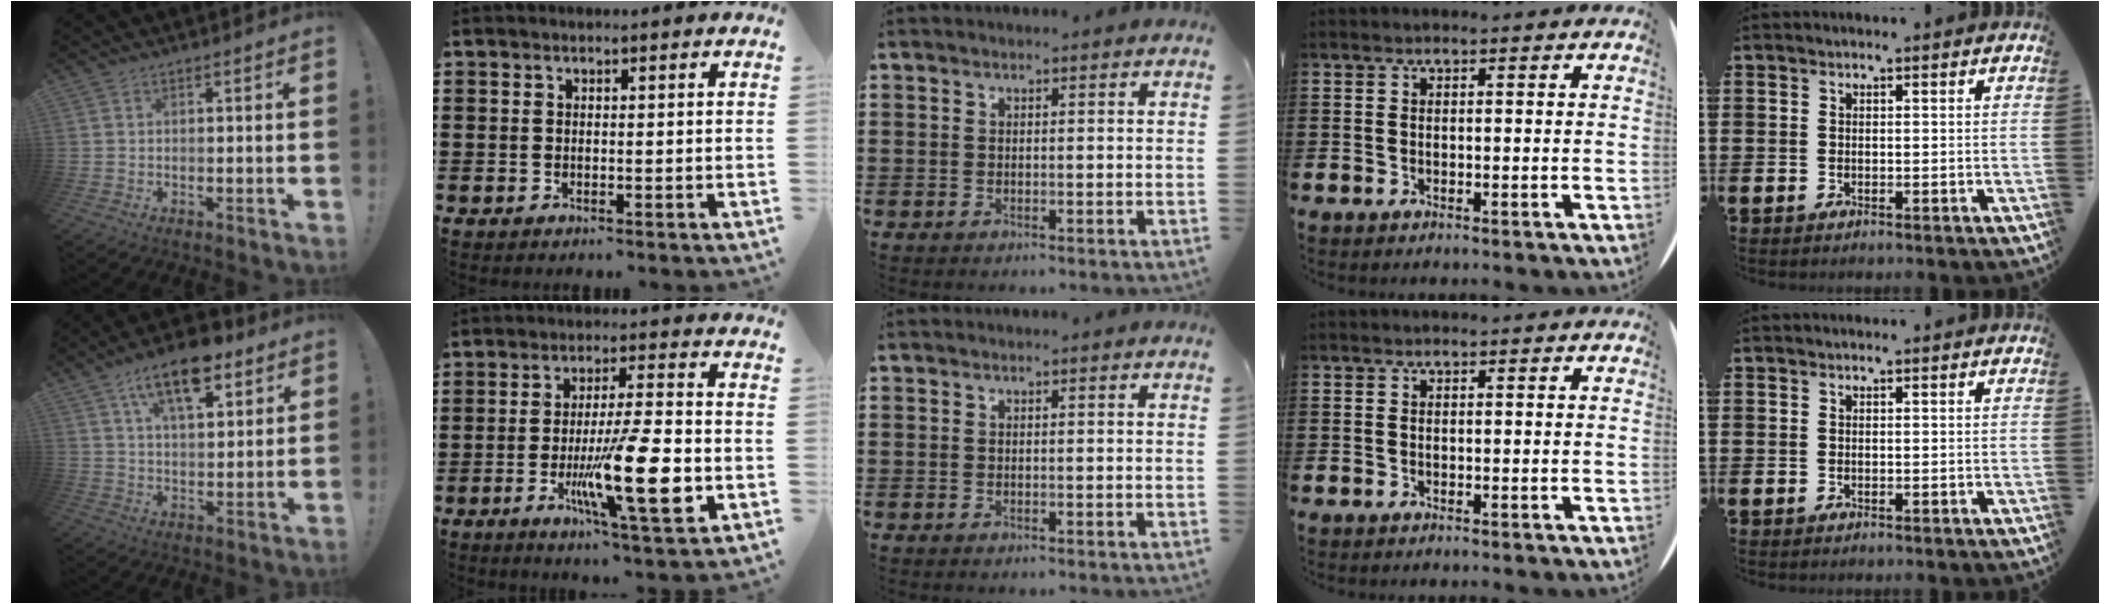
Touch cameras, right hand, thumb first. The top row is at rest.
{"thumb": {"total": 14.8, "force": [8.9, 6.3, 9.9], "torque": [-0.158, -0.037, 0.154]}, "index": {"total": 15.0, "force": [-4.1, 2.8, 14.1], "torque": [-0.250, -0.013, -0.067]}}